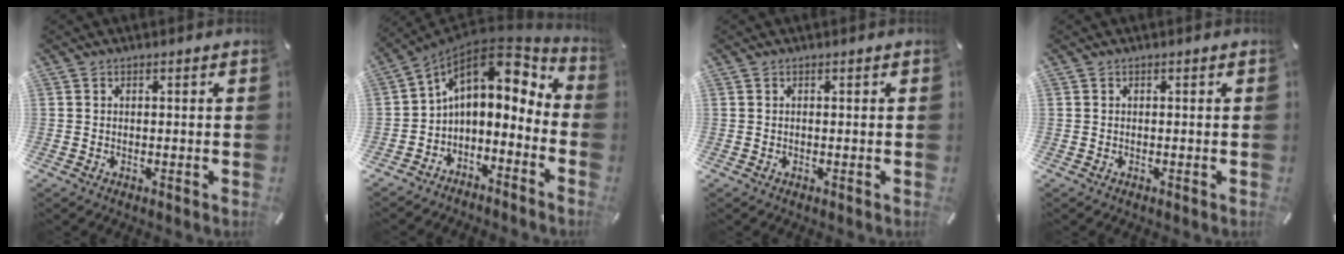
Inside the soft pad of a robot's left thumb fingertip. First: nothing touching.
{"total": 11.9, "force": [3.2, 8.0, 8.3], "torque": [-0.125, -0.025, 0.055]}
{"total": 0.0}
{"total": 0.0}